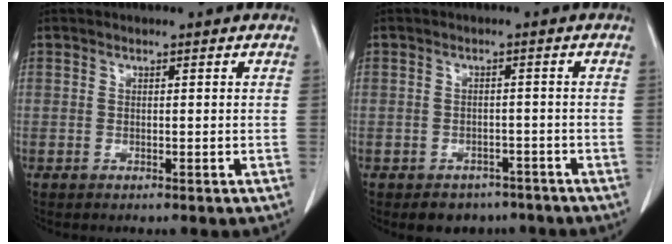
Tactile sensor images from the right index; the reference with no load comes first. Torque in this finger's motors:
{"motor_torque": [-0.30, -0.27, -0.10, -0.06]}